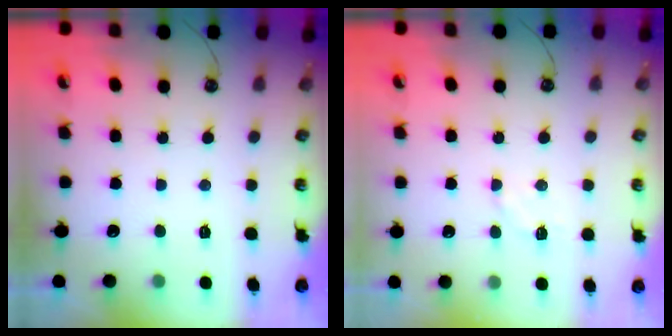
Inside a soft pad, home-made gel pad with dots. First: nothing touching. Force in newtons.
{"total": 3.0, "press": 2.9, "slide": 0.5}